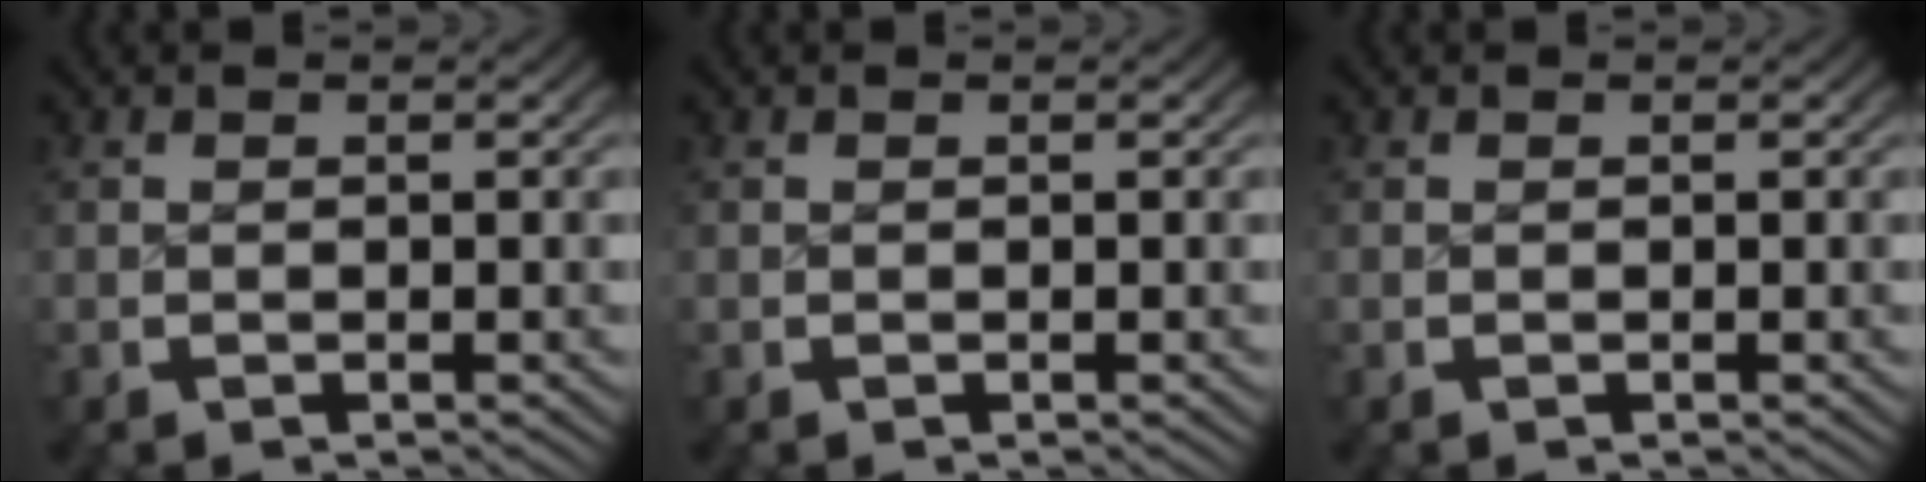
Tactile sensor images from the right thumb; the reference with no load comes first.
{"total": 0.0}
{"total": 0.0}